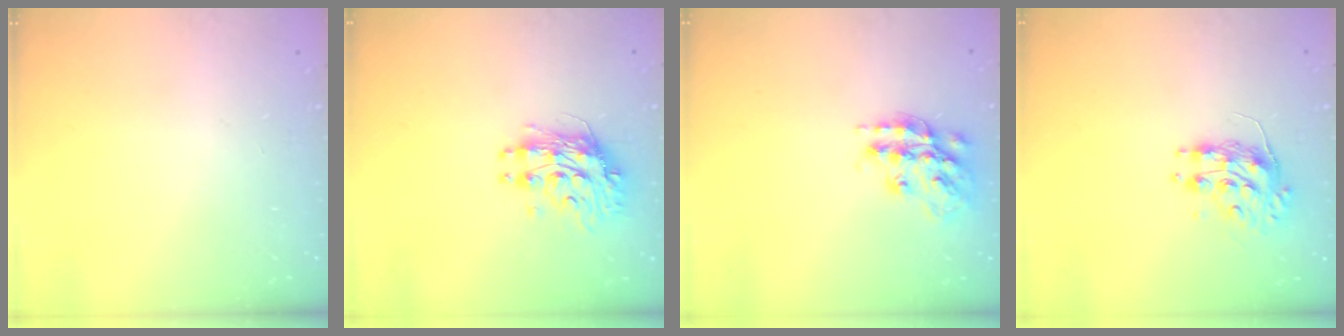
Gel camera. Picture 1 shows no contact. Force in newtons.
{"total": 10.3, "press": 10.2, "slide": 1.0}
{"total": 16.1, "press": 16.1, "slide": 1.2}
{"total": 8.7, "press": 8.7, "slide": 0.8}